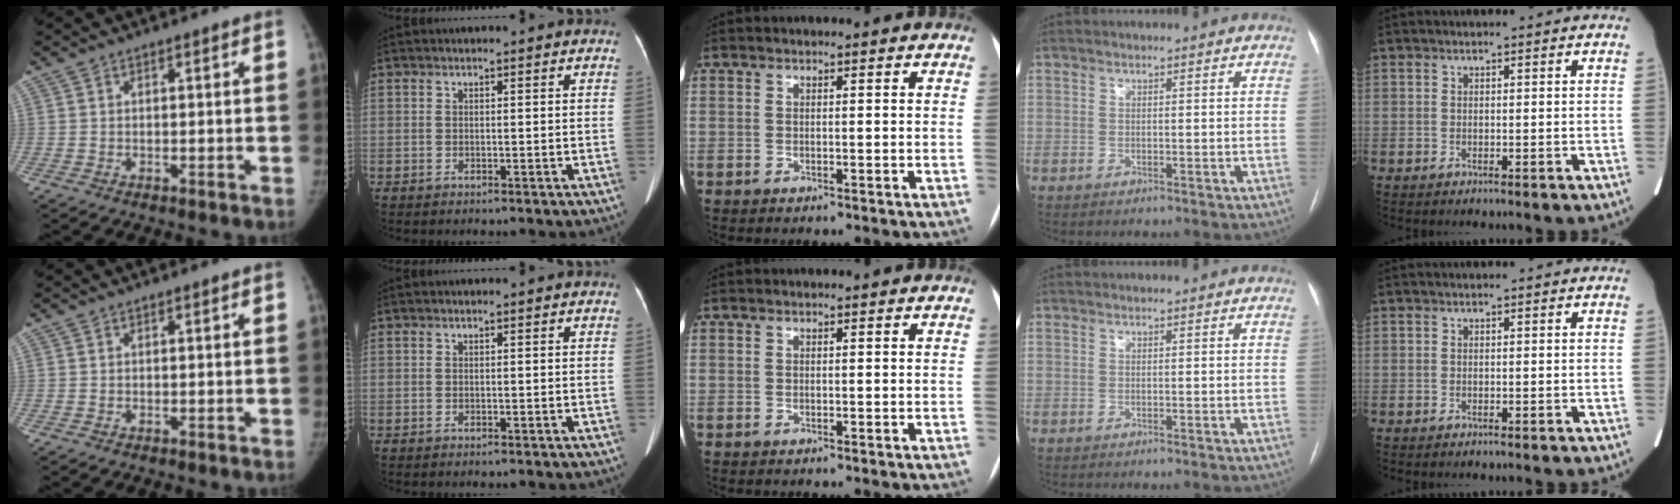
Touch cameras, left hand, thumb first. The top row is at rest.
{}